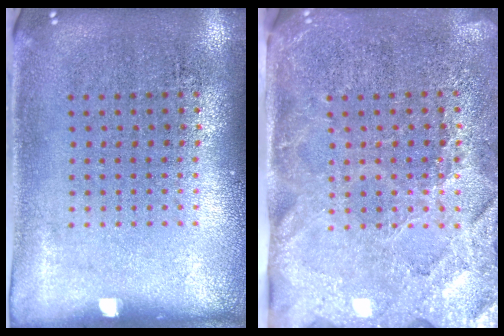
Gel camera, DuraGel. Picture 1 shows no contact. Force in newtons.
{"total": 3.6, "press": 3.1, "slide": 1.8}